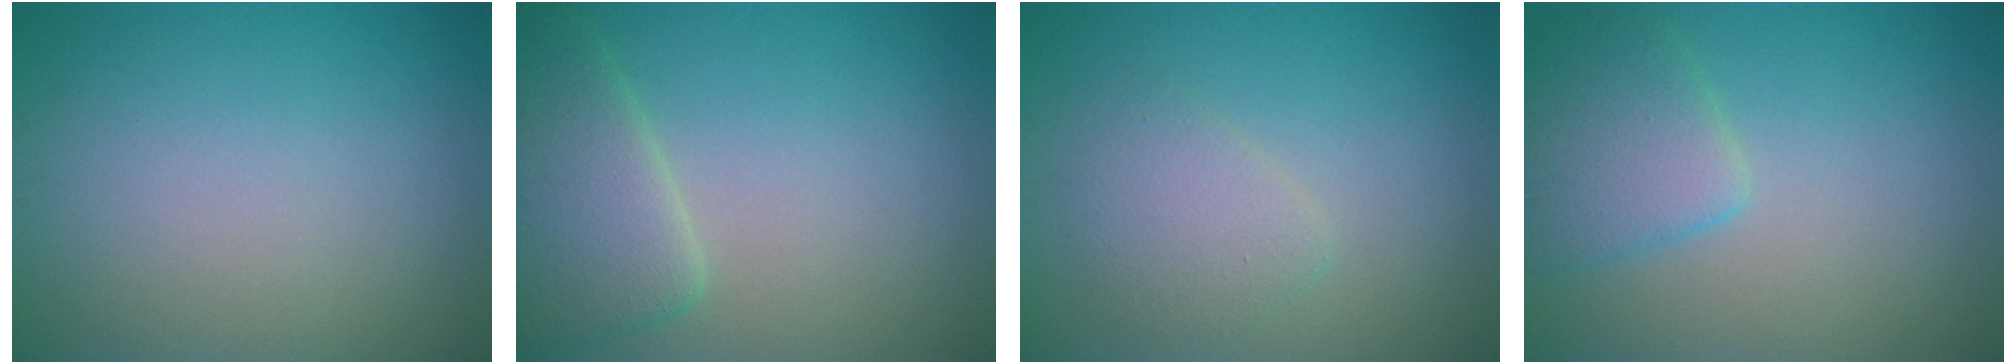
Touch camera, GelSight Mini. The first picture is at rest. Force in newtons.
{"total": 4.9, "press": 4.9, "slide": 0.4}
{"total": 2.5, "press": 2.5, "slide": 0.1}
{"total": 3.6, "press": 3.5, "slide": 0.2}